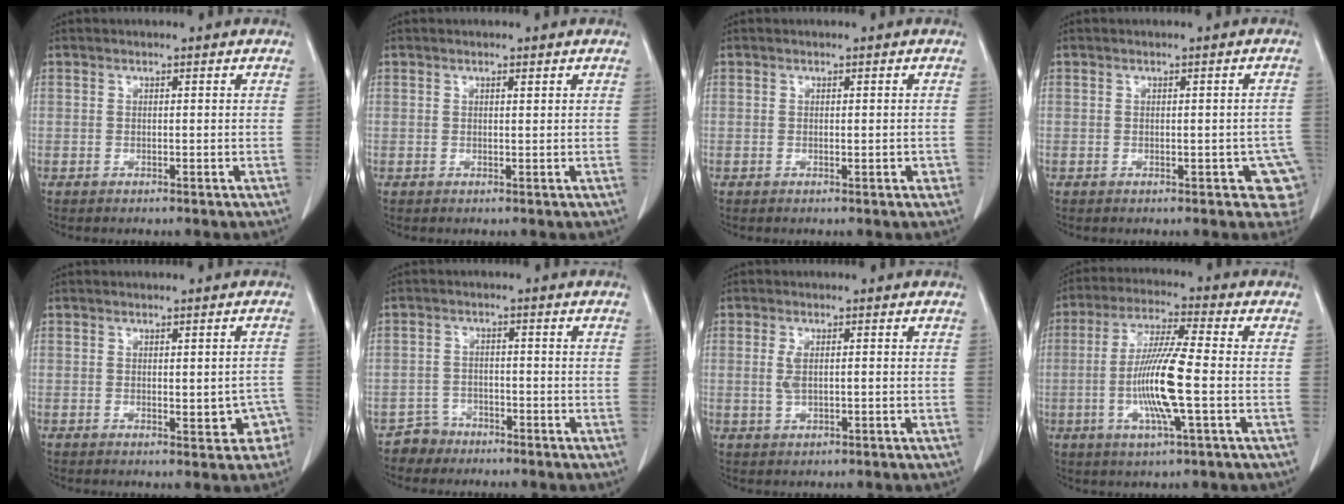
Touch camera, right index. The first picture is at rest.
{"total": 0.5, "force": [0.4, 0.1, 0.4], "torque": [-0.008, -0.002, 0.005]}
{"total": 1.2, "force": [-0.4, 0.3, 1.1], "torque": [-0.013, 0.000, -0.004]}
{"total": 4.8, "force": [-1.7, 1.9, 4.1], "torque": [-0.029, 0.007, -0.018]}
{"total": 4.2, "force": [-1.4, 1.7, 3.5], "torque": [-0.028, 0.010, -0.012]}
{"total": 3.2, "force": [-2.4, 2.0, -0.7], "torque": [0.014, 0.010, -0.046]}
{"total": 2.4, "force": [-0.1, 1.0, 2.2], "torque": [-0.053, 0.002, 0.001]}
{"total": 11.4, "force": [-2.1, 0.2, 11.2], "torque": [-0.220, -0.009, -0.048]}